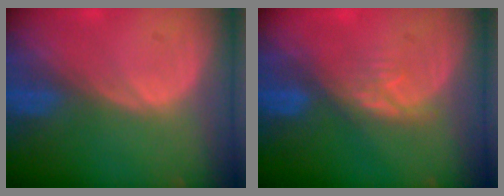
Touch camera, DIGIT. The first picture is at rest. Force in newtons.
{"total": 3.8, "press": 3.7, "slide": 0.5}